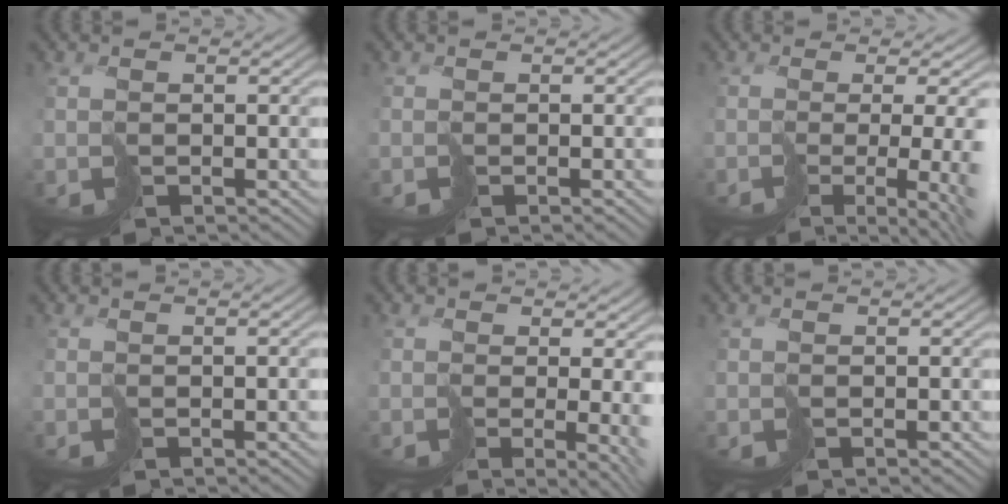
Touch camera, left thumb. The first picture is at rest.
{"total": 0.7, "force": [-0.5, -0.4, 0.2], "torque": [0.001, 0.003, -0.008]}
{"total": 10.3, "force": [-1.7, 3.8, 9.4], "torque": [-0.126, -0.032, 0.013]}
{"total": 0.9, "force": [-0.4, -0.1, 0.8], "torque": [-0.010, 0.005, -0.007]}
{"total": 6.6, "force": [0.3, 2.4, 6.1], "torque": [-0.096, -0.021, 0.033]}
{"total": 0.0}